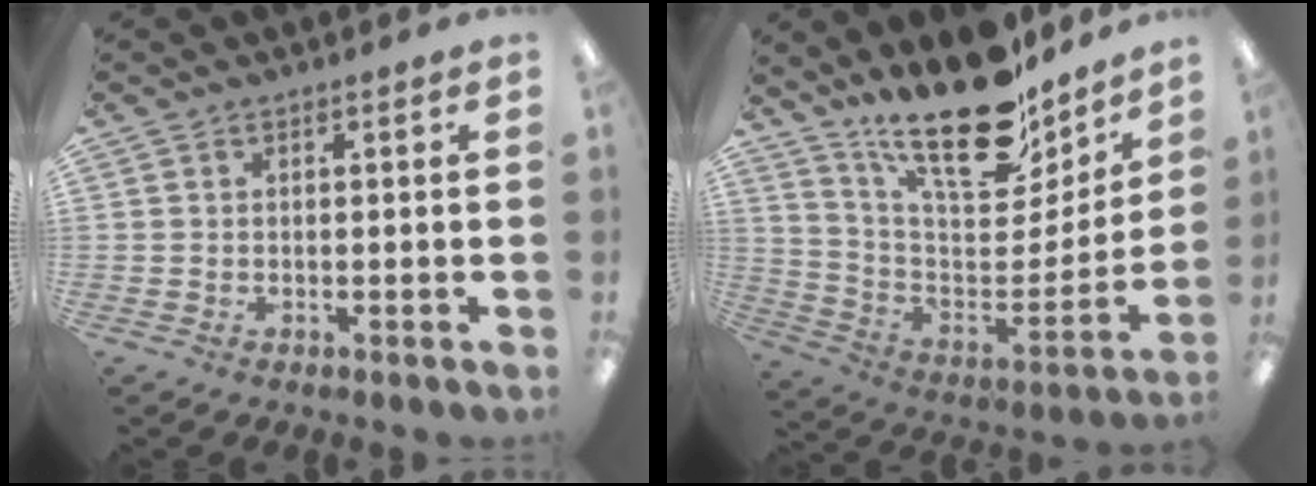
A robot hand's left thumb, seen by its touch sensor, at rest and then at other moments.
{"total": 23.6, "force": [18.2, 8.7, 12.2], "torque": [-0.185, -0.124, 0.312]}